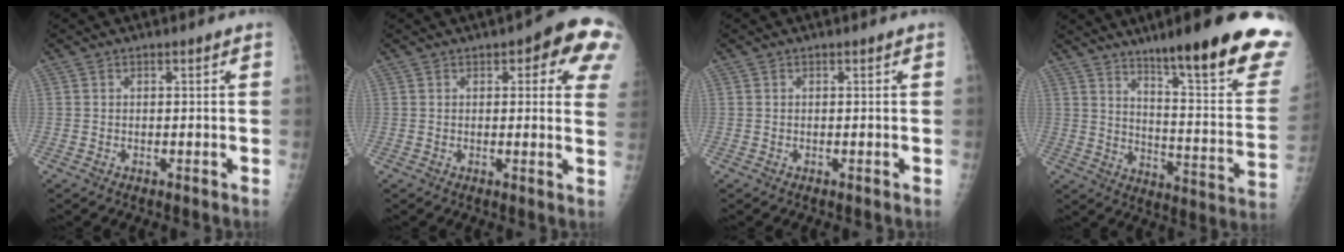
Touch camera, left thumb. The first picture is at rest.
{"total": 11.1, "force": [4.9, 4.2, 9.0], "torque": [-0.058, -0.008, 0.045]}
{"total": 0.0}
{"total": 24.6, "force": [16.1, 3.2, 18.3], "torque": [-0.228, -0.076, 0.234]}